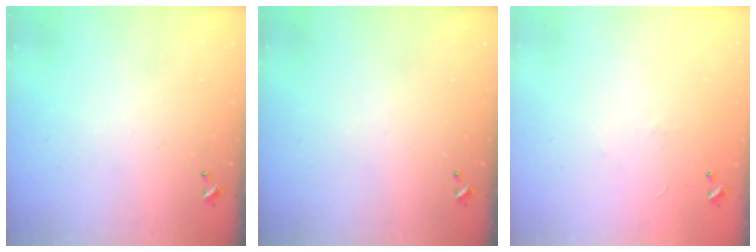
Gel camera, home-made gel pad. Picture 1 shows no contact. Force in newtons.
{"total": 0.0}
{"total": 6.4, "press": 6.3, "slide": 0.9}